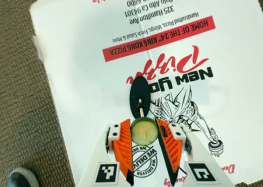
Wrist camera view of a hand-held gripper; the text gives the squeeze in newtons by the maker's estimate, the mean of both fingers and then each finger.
{"total": 7.2, "left": 7.3, "right": 7.0}